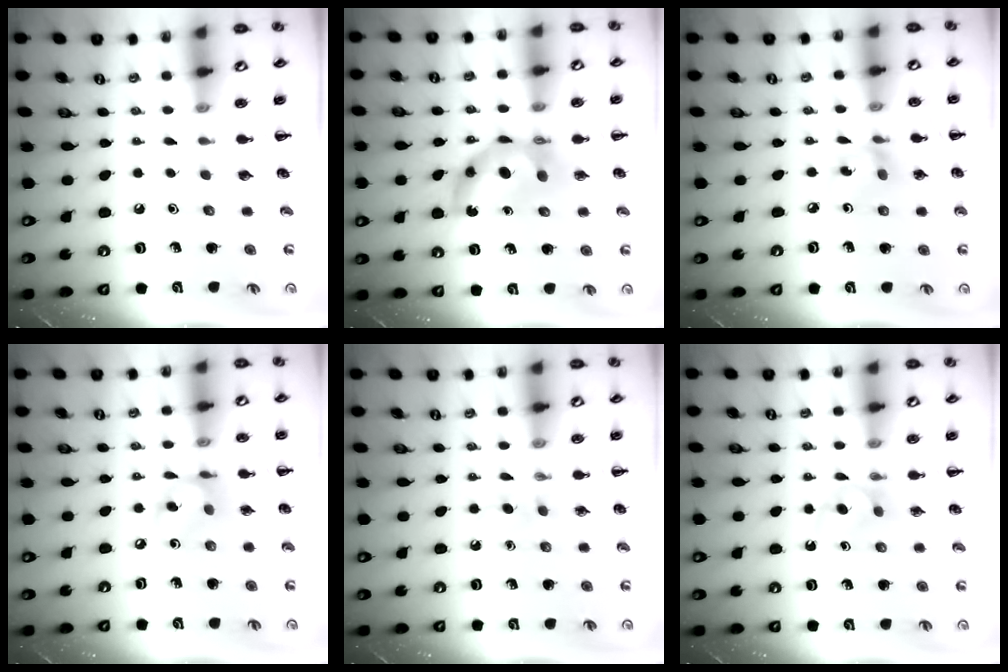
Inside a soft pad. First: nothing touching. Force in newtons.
{"total": 7.8, "press": 7.6, "slide": 1.7}
{"total": 4.7, "press": 4.4, "slide": 1.4}
{"total": 7.7, "press": 7.7, "slide": 0.6}
{"total": 2.7, "press": 2.5, "slide": 1.0}
{"total": 3.0, "press": 2.8, "slide": 1.1}